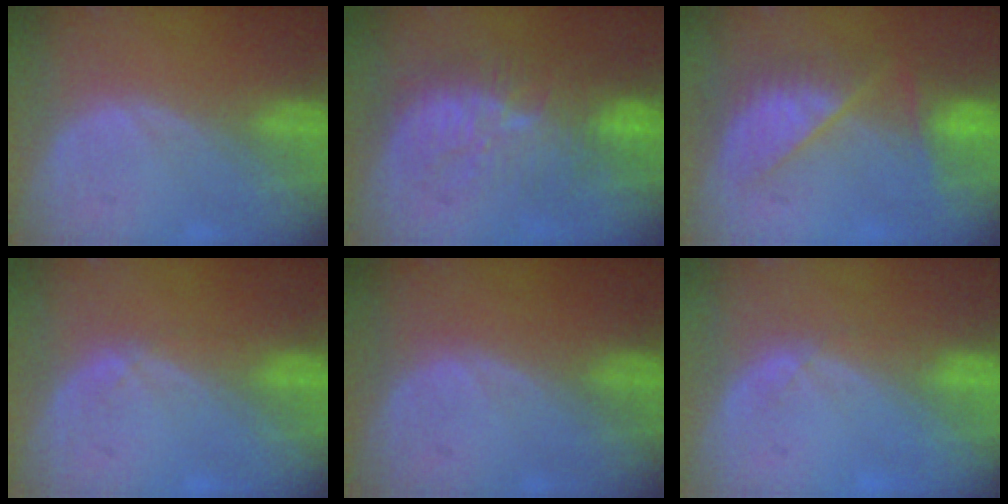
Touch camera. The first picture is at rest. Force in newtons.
{"total": 9.4, "press": 9.2, "slide": 2.0}
{"total": 7.2, "press": 7.2, "slide": 0.6}
{"total": 0.9, "press": 0.8, "slide": 0.2}
{"total": 0.0}
{"total": 1.4, "press": 1.3, "slide": 0.5}